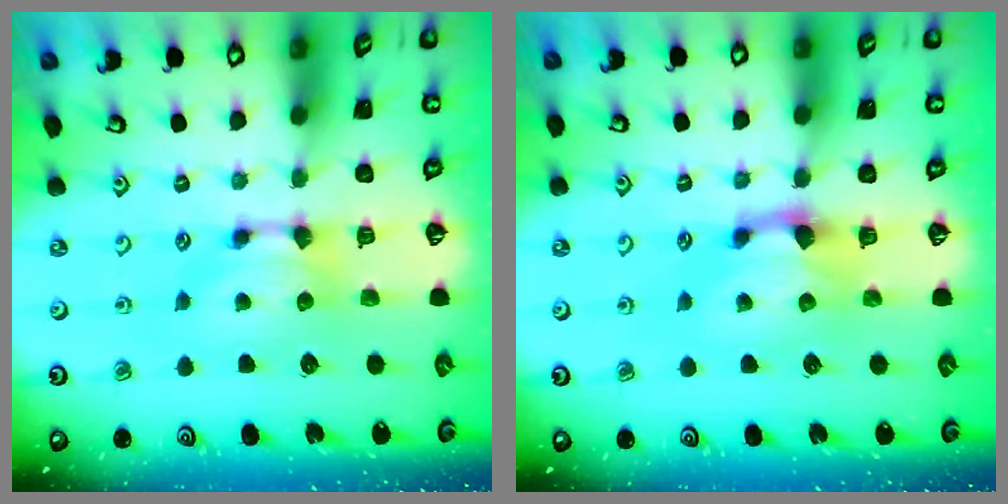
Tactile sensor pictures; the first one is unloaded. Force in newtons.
{"total": 1.2, "press": 0.2, "slide": 1.2}